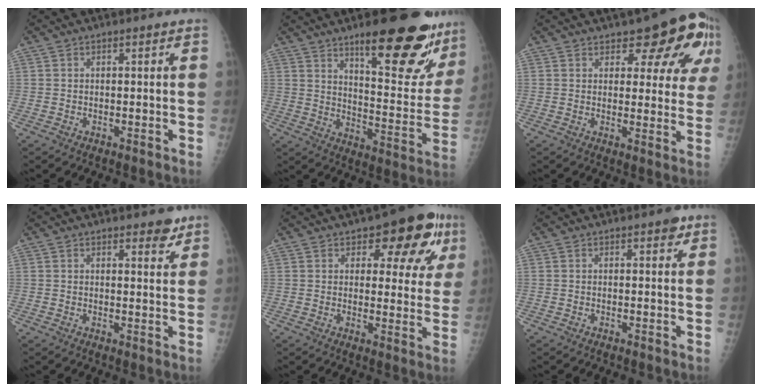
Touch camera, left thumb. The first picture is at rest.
{"total": 24.0, "force": [15.2, 6.4, 17.4], "torque": [-0.195, -0.088, 0.220]}
{"total": 12.3, "force": [6.8, 5.6, 8.6], "torque": [-0.061, -0.030, 0.079]}
{"total": 3.4, "force": [2.5, 1.4, 1.9], "torque": [-0.008, -0.015, 0.031]}
{"total": 12.9, "force": [6.7, 6.1, 9.3], "torque": [-0.069, -0.016, 0.083]}
{"total": 1.8, "force": [1.0, 0.9, 1.2], "torque": [-0.005, -0.002, 0.010]}